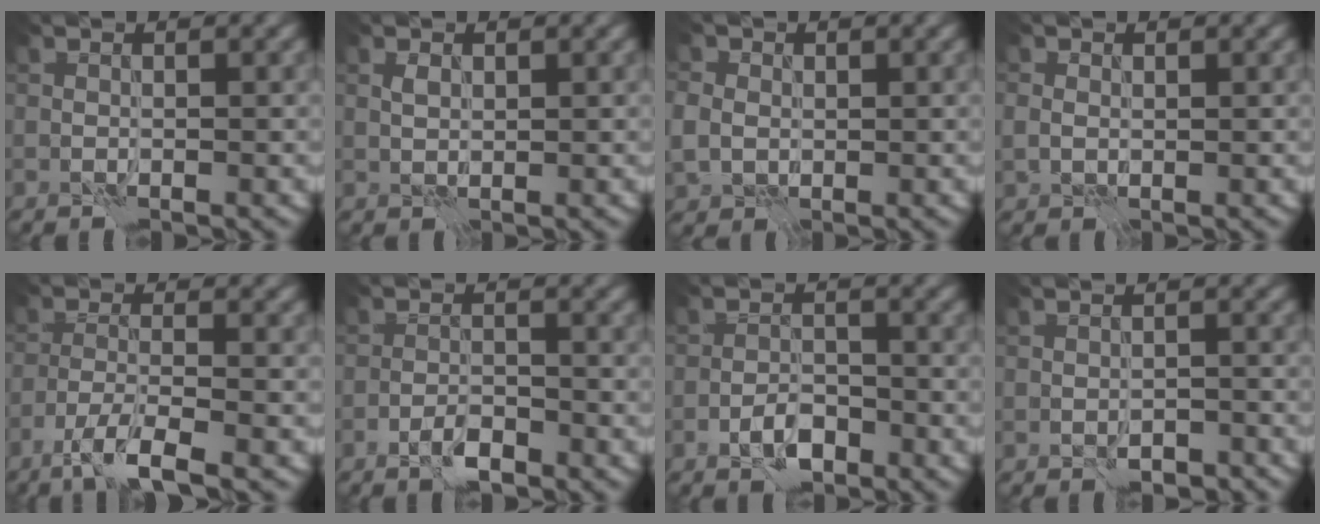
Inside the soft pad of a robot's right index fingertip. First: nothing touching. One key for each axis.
{"total": 0.8, "fx": 0.6, "fy": 0.4, "fz": 0.3, "tx": -0.006, "ty": 0.000, "tz": 0.012}
{"total": 3.5, "fx": 0.5, "fy": 3.1, "fz": 1.5, "tx": -0.030, "ty": 0.007, "tz": 0.000}
{"total": 1.3, "fx": 0.3, "fy": 1.2, "fz": 0.5, "tx": -0.009, "ty": -0.004, "tz": 0.007}
{"total": 4.7, "fx": -3.1, "fy": 0.8, "fz": 3.4, "tx": -0.062, "ty": -0.004, "tz": -0.063}
{"total": 2.1, "fx": -1.5, "fy": 0.7, "fz": 1.4, "tx": -0.024, "ty": 0.003, "tz": -0.031}
{"total": 2.5, "fx": -1.5, "fy": 1.2, "fz": 1.6, "tx": -0.024, "ty": 0.004, "tz": -0.030}
{"total": 2.1, "fx": -1.5, "fy": 1.1, "fz": 1.0, "tx": -0.015, "ty": 0.002, "tz": -0.019}